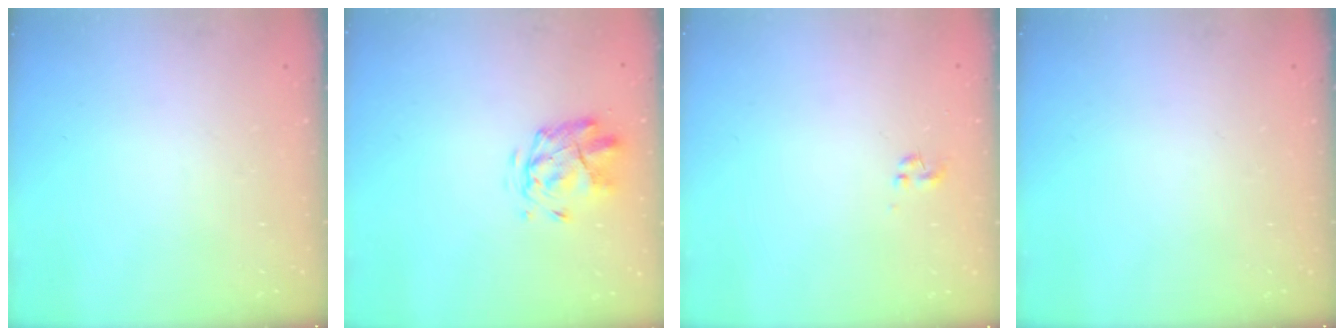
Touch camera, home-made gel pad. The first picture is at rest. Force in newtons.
{"total": 2.6, "press": 2.2, "slide": 1.2}
{"total": 0.0}
{"total": 0.0}